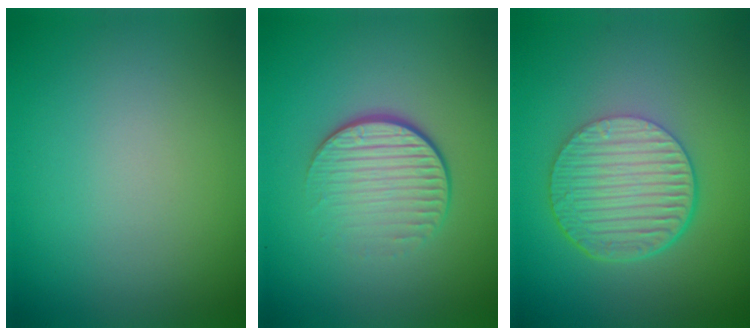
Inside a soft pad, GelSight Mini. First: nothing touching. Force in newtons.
{"total": 4.2, "press": 2.6, "slide": 3.2}
{"total": 6.4, "press": 4.3, "slide": 4.7}